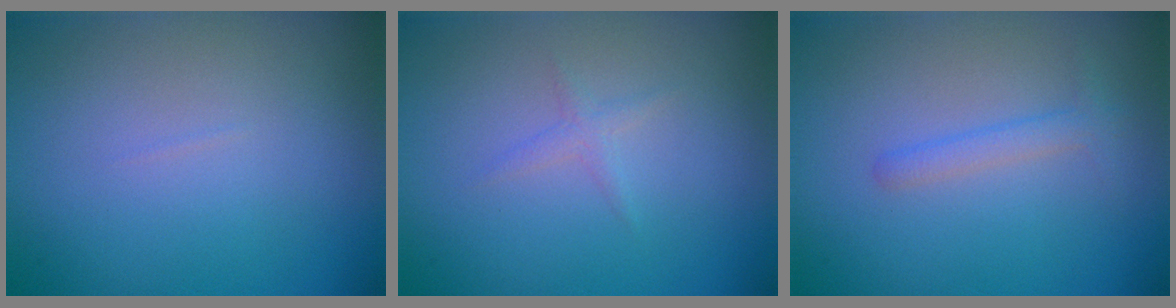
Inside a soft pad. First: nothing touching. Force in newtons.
{"total": 0.9, "press": 0.9, "slide": 0.1}
{"total": 1.8, "press": 1.8, "slide": 0.2}